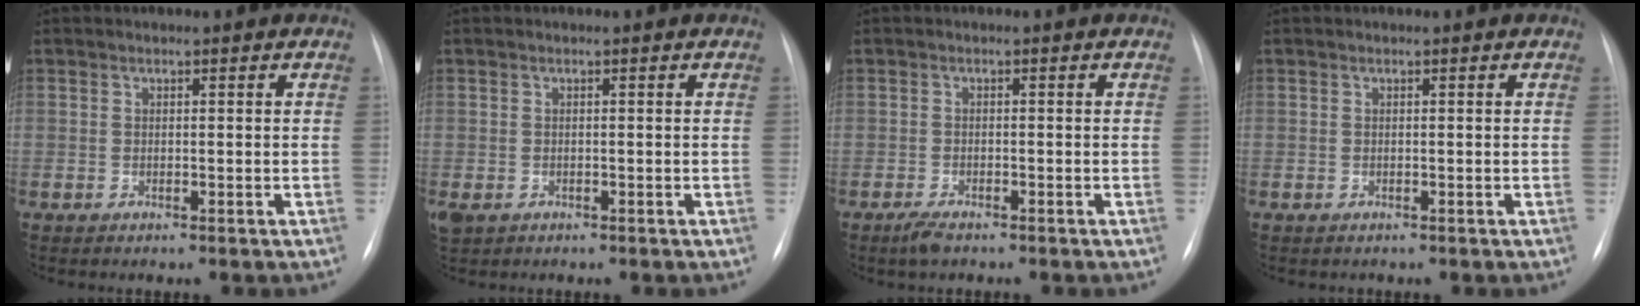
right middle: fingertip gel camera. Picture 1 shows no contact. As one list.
[{"total": 1.8, "force": [-0.7, 1.3, 1.0], "torque": [-0.022, -0.001, -0.003]}, {"total": 2.1, "force": [-1.6, 0.6, 1.2], "torque": [-0.033, -0.005, -0.027]}, {"total": 0.0}]